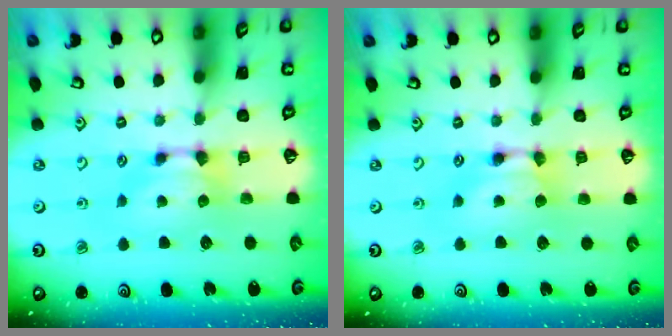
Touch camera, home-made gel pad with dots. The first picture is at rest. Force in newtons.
{"total": 1.7, "press": 1.7, "slide": 0.1}